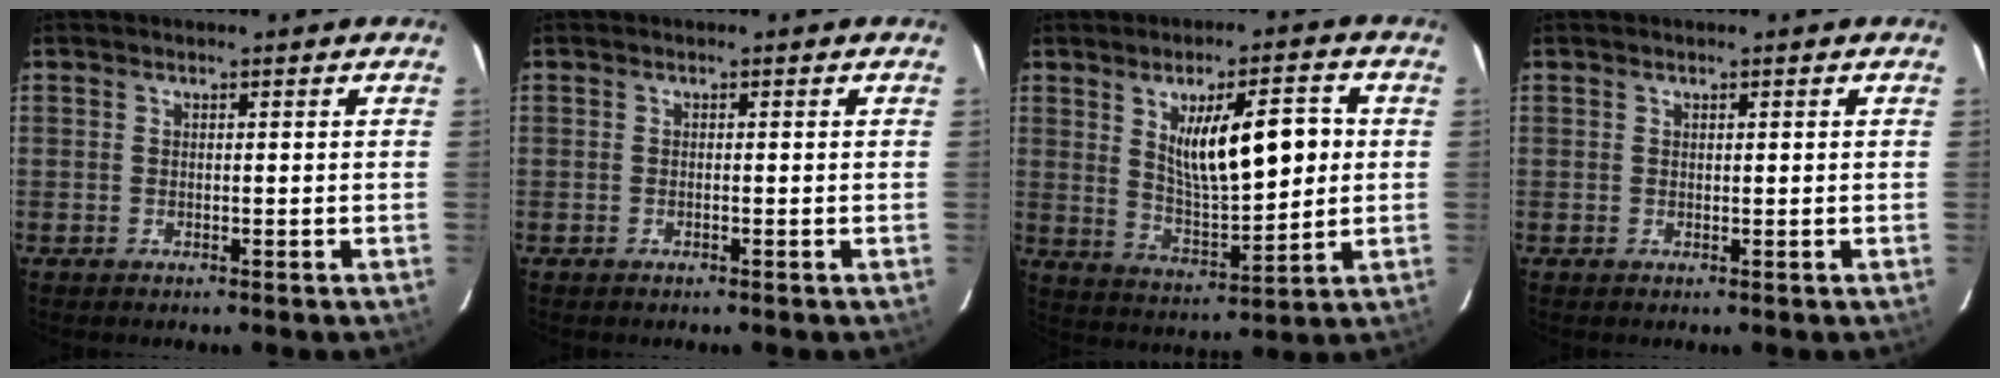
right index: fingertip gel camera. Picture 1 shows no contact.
{"total": 0.0}
{"total": 12.5, "force": [2.8, 3.3, 11.7], "torque": [-0.194, 0.004, 0.056]}
{"total": 0.0}